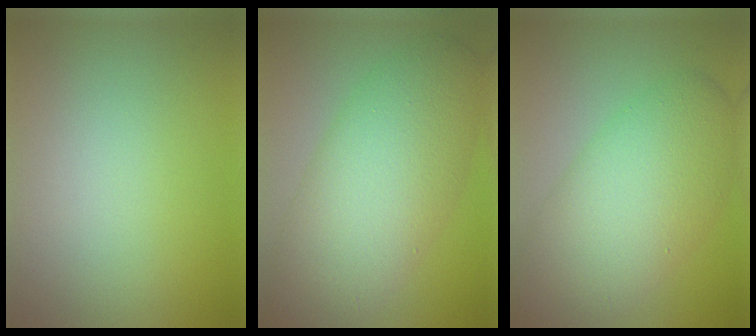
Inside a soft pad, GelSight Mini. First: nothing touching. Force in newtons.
{"total": 9.6, "press": 9.6, "slide": 0.2}
{"total": 9.3, "press": 9.3, "slide": 0.1}